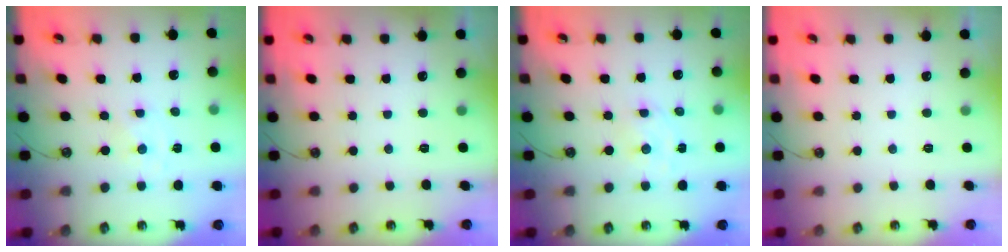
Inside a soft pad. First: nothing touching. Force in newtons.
{"total": 0.0}
{"total": 2.4, "press": 2.3, "slide": 0.7}
{"total": 0.0}